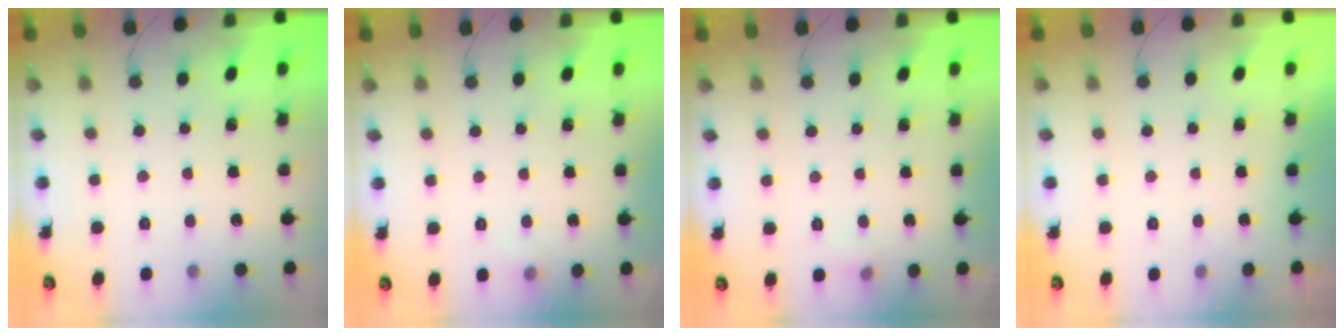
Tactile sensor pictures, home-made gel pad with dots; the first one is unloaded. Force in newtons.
{"total": 4.9, "press": 4.7, "slide": 1.3}
{"total": 3.4, "press": 3.2, "slide": 1.3}
{"total": 0.0}